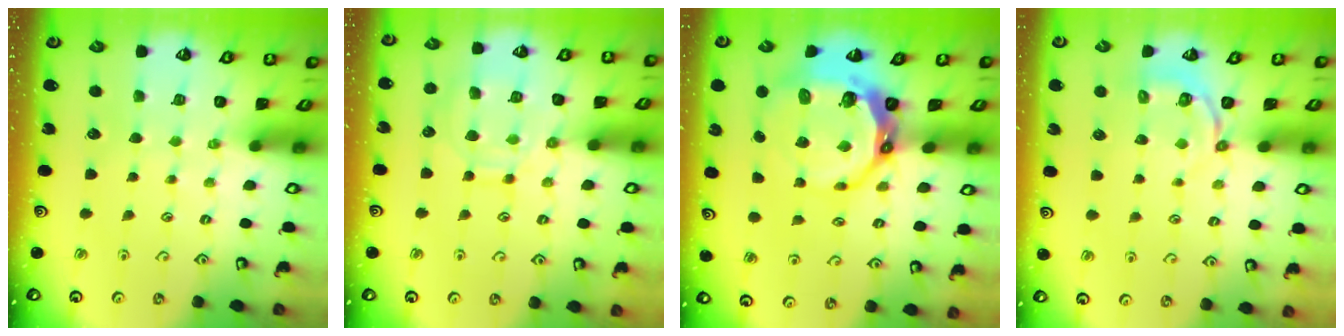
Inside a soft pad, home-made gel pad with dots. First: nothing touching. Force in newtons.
{"total": 12.5, "press": 12.5, "slide": 1.0}
{"total": 12.3, "press": 11.6, "slide": 4.2}
{"total": 4.3, "press": 3.3, "slide": 2.7}